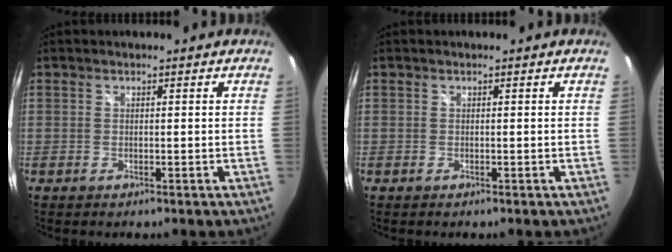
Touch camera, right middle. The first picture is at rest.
{"total": 0.0}